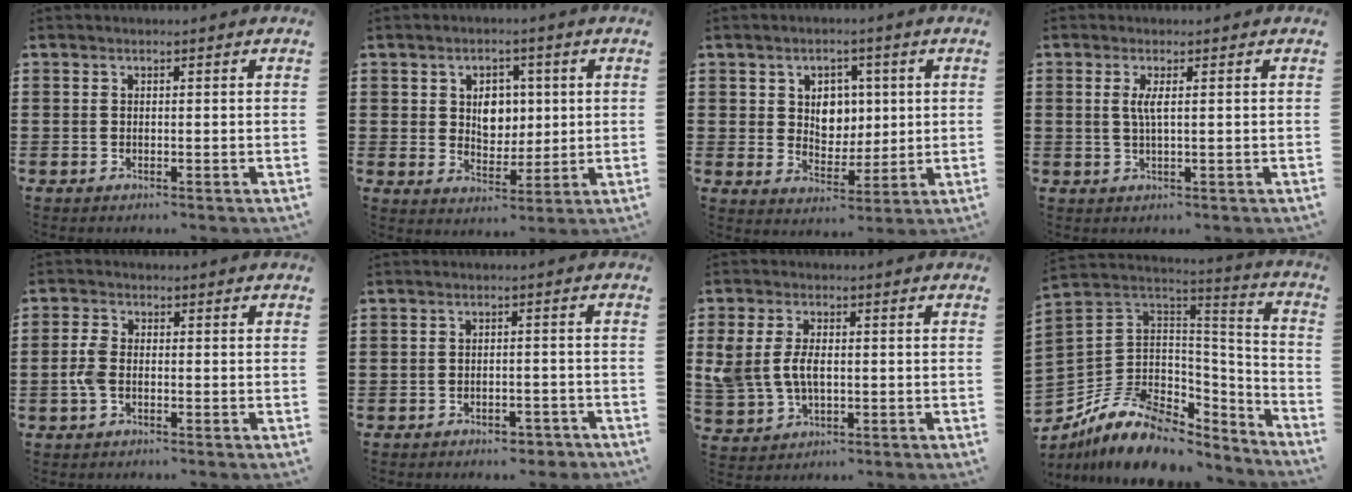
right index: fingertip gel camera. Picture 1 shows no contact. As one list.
[{"total": 5.1, "force": [1.2, 4.0, 2.9], "torque": [-0.047, 0.004, 0.014]}, {"total": 5.1, "force": [1.4, 4.4, 2.2], "torque": [-0.047, 0.009, 0.020]}, {"total": 2.5, "force": [0.4, 0.2, 2.4], "torque": [-0.049, -0.002, 0.005]}, {"total": 3.3, "force": [-0.8, 1.8, 2.6], "torque": [-0.078, -0.008, -0.022]}, {"total": 2.5, "force": [-2.4, 0.6, 0.4], "torque": [-0.013, 0.000, -0.050]}, {"total": 5.4, "force": [0.1, 3.4, 4.2], "torque": [-0.107, 0.003, -0.005]}, {"total": 11.4, "force": [-6.2, 7.7, 5.6], "torque": [-0.142, 0.010, -0.112]}]